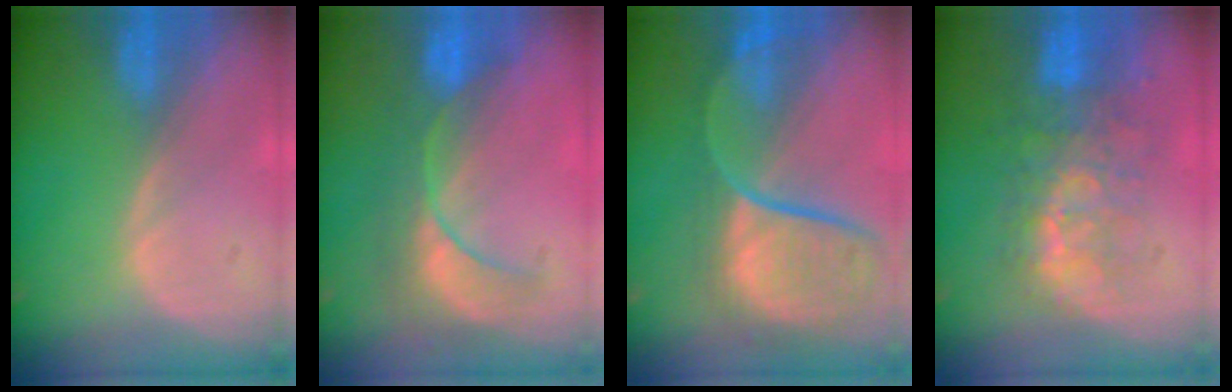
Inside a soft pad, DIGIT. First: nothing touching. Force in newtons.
{"total": 7.9, "press": 7.5, "slide": 2.2}
{"total": 11.4, "press": 10.0, "slide": 5.4}
{"total": 10.1, "press": 8.6, "slide": 5.3}